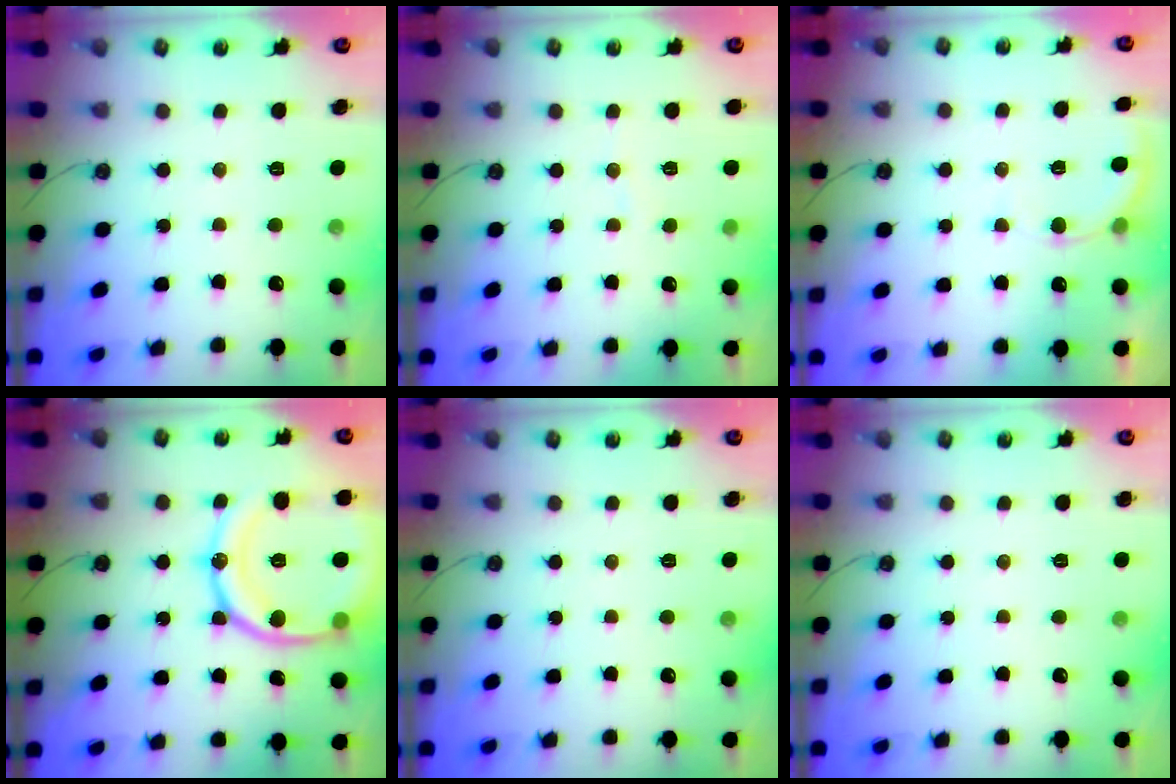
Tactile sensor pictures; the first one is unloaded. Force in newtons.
{"total": 3.2, "press": 3.2, "slide": 0.3}
{"total": 5.5, "press": 5.4, "slide": 0.7}
{"total": 22.3, "press": 22.2, "slide": 2.5}
{"total": 0.0}
{"total": 0.0}